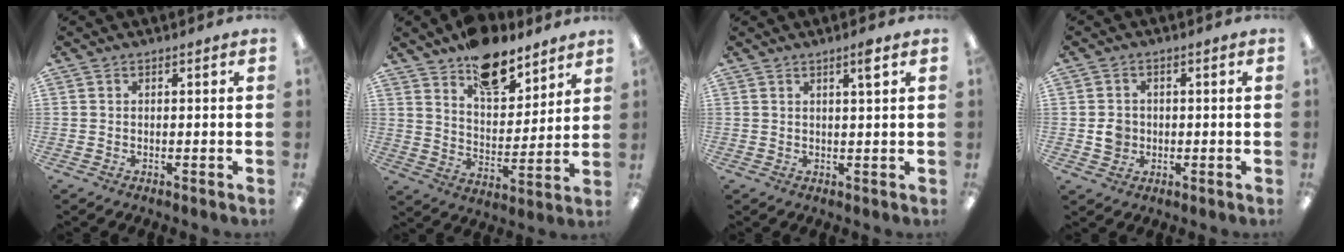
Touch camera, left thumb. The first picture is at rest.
{"total": 13.9, "force": [10.7, 6.6, 5.9], "torque": [-0.078, -0.068, 0.194]}
{"total": 3.2, "force": [1.9, 0.1, 2.5], "torque": [-0.048, -0.002, 0.030]}
{"total": 3.6, "force": [-0.3, 3.3, 1.4], "torque": [-0.019, 0.004, -0.008]}